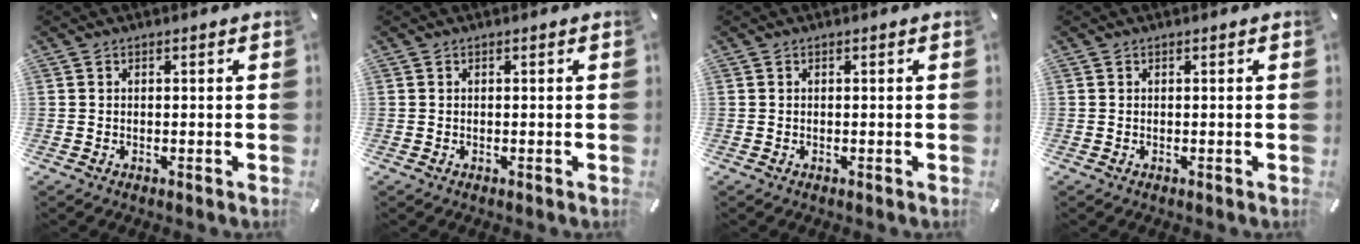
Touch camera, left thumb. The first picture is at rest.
{"total": 0.0}
{"total": 0.0}
{"total": 0.0}